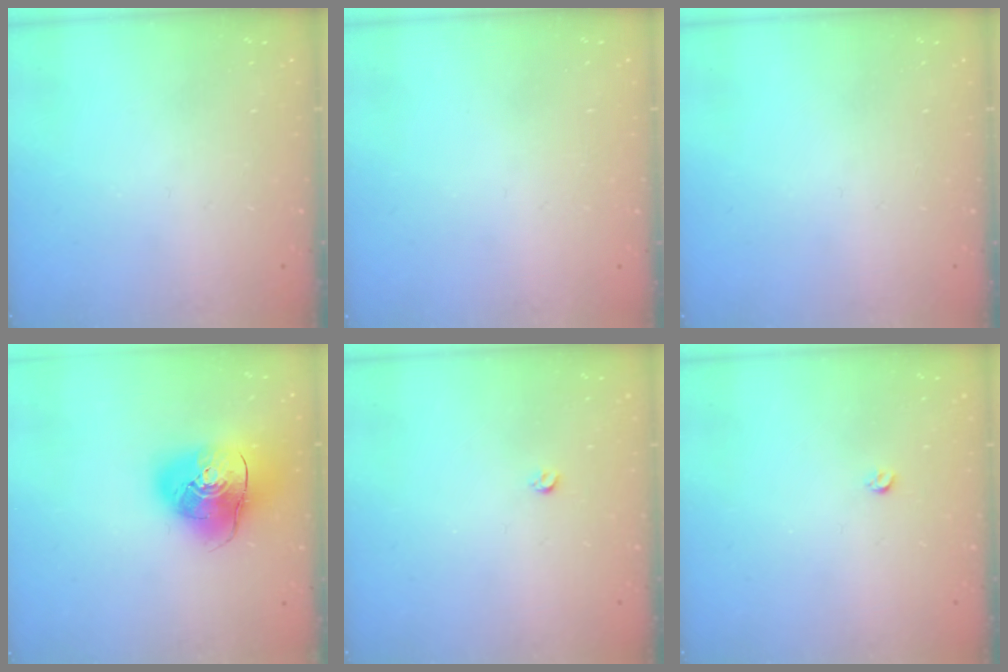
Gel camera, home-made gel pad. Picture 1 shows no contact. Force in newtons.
{"total": 0.7, "press": 0.7, "slide": 0.3}
{"total": 0.0}
{"total": 14.0, "press": 13.8, "slide": 2.4}
{"total": 2.8, "press": 2.8, "slide": 0.5}
{"total": 2.8, "press": 2.8, "slide": 0.5}